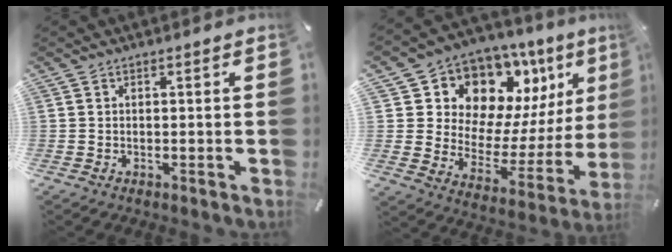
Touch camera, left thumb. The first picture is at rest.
{"total": 11.6, "force": [8.8, 7.4, 1.6], "torque": [-0.020, -0.115, 0.154]}